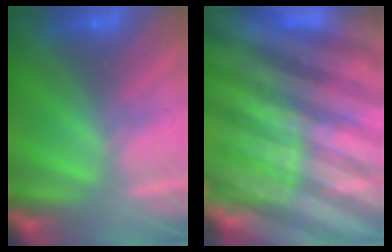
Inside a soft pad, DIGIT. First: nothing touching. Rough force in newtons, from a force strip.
{"total": 5.6}